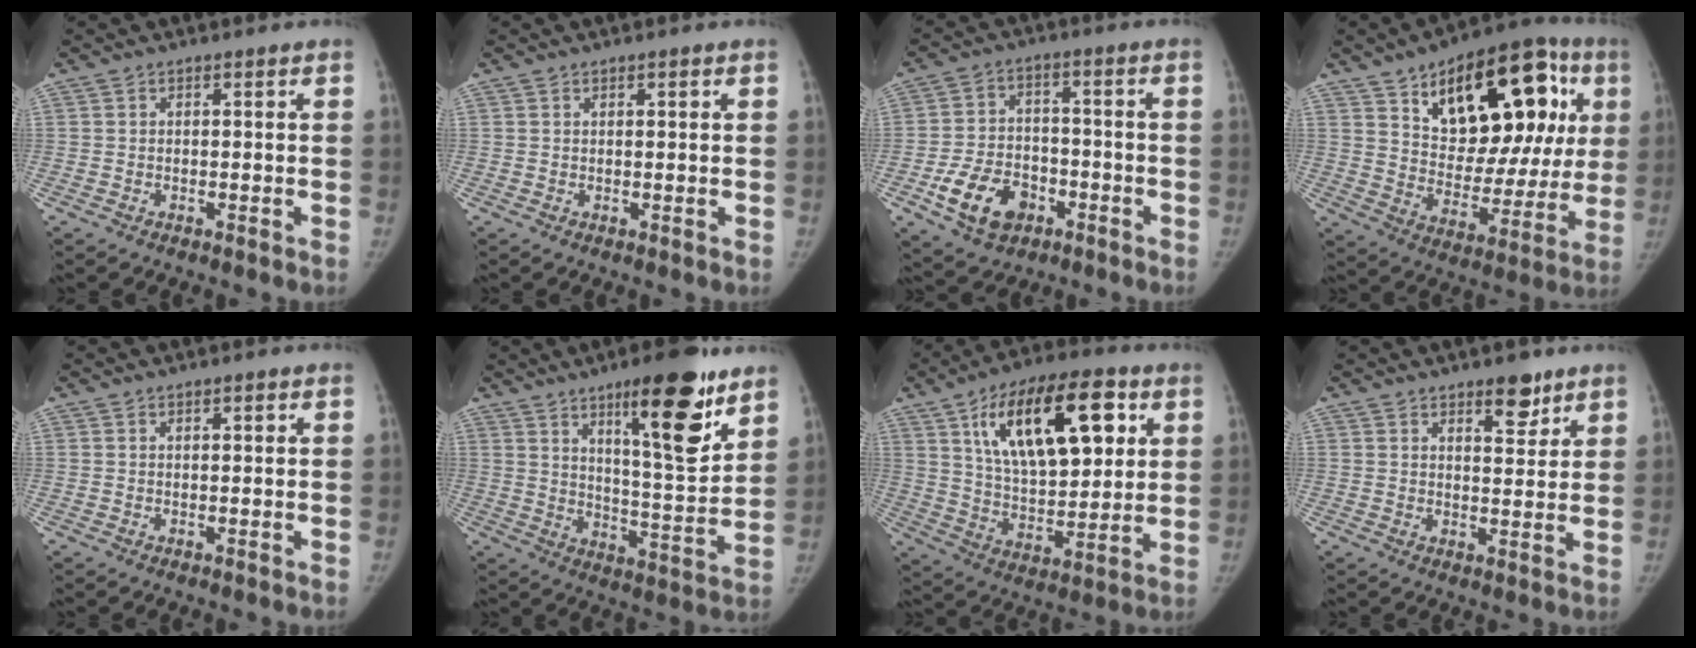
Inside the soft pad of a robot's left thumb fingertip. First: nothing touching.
{"total": 0.8, "force": [0.4, 0.3, 0.7], "torque": [-0.010, 0.000, 0.007]}
{"total": 11.4, "force": [-5.1, 7.9, 6.5], "torque": [-0.097, 0.025, -0.083]}
{"total": 27.3, "force": [10.7, 13.9, 20.9], "torque": [-0.250, -0.001, 0.162]}
{"total": 1.0, "force": [0.5, 0.3, 0.8], "torque": [-0.012, 0.000, 0.008]}
{"total": 18.0, "force": [10.7, 4.4, 13.8], "torque": [-0.171, -0.069, 0.168]}
{"total": 22.7, "force": [8.9, 10.6, 18.0], "torque": [-0.258, -0.023, 0.151]}
{"total": 5.8, "force": [4.0, 2.4, 3.4], "torque": [-0.026, -0.027, 0.058]}